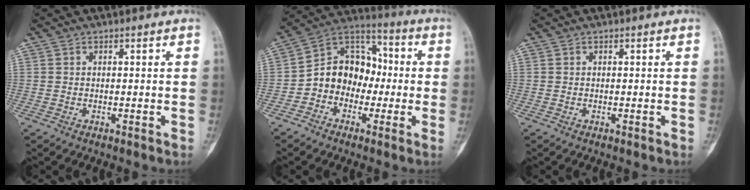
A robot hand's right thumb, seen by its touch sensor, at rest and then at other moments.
{"total": 12.2, "force": [-1.9, 9.9, 6.9], "torque": [-0.076, 0.046, -0.048]}
{"total": 0.0}